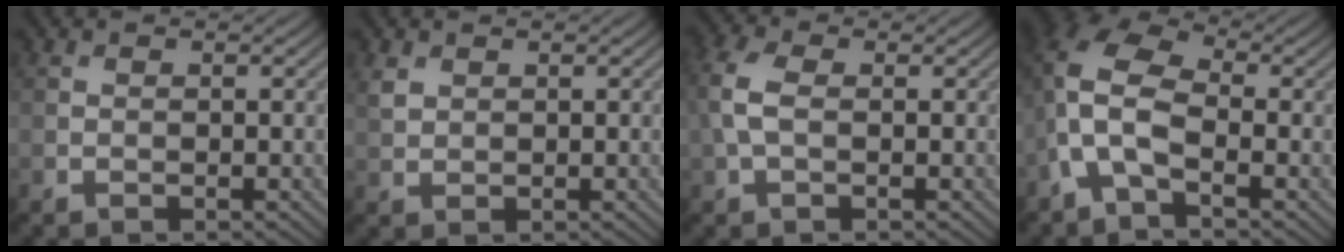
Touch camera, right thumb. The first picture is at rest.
{"total": 1.7, "force": [1.0, 1.2, 0.8], "torque": [-0.023, 0.000, 0.024]}
{"total": 4.4, "force": [0.2, 2.5, 3.6], "torque": [-0.106, 0.010, -0.003]}
{"total": 8.5, "force": [-1.9, 4.4, 7.0], "torque": [-0.167, 0.011, -0.061]}